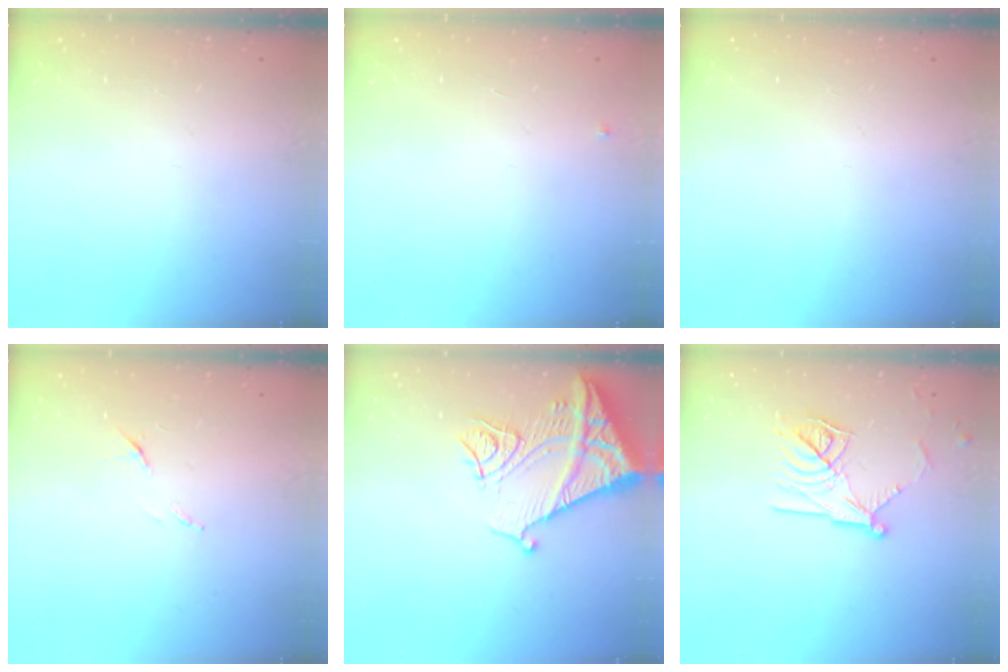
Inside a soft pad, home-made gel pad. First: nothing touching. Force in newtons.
{"total": 3.0, "press": 2.9, "slide": 0.4}
{"total": 0.0}
{"total": 6.8, "press": 6.8, "slide": 0.8}
{"total": 15.1, "press": 15.1, "slide": 1.5}
{"total": 13.5, "press": 13.5, "slide": 0.2}